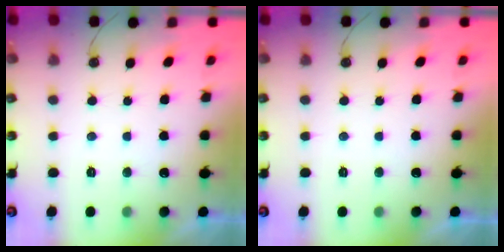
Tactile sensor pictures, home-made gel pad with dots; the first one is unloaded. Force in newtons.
{"total": 0.0}